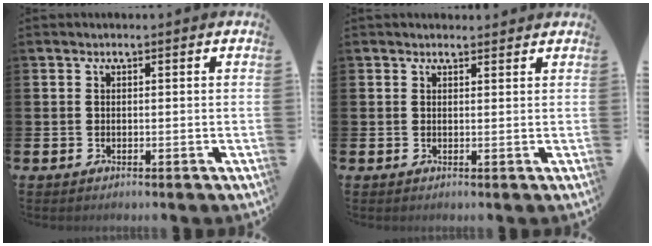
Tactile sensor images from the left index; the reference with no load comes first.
{"total": 1.1, "force": [1.0, 0.4, 0.1], "torque": [0.006, 0.001, 0.017]}